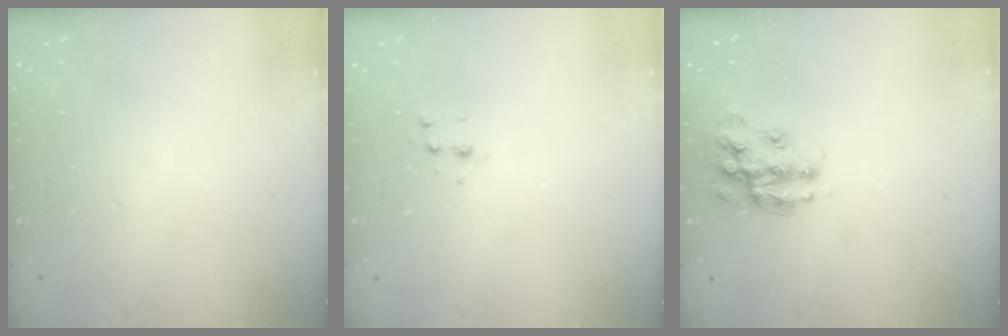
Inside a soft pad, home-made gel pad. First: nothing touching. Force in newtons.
{"total": 3.8, "press": 3.7, "slide": 1.1}
{"total": 13.3, "press": 13.3, "slide": 0.7}